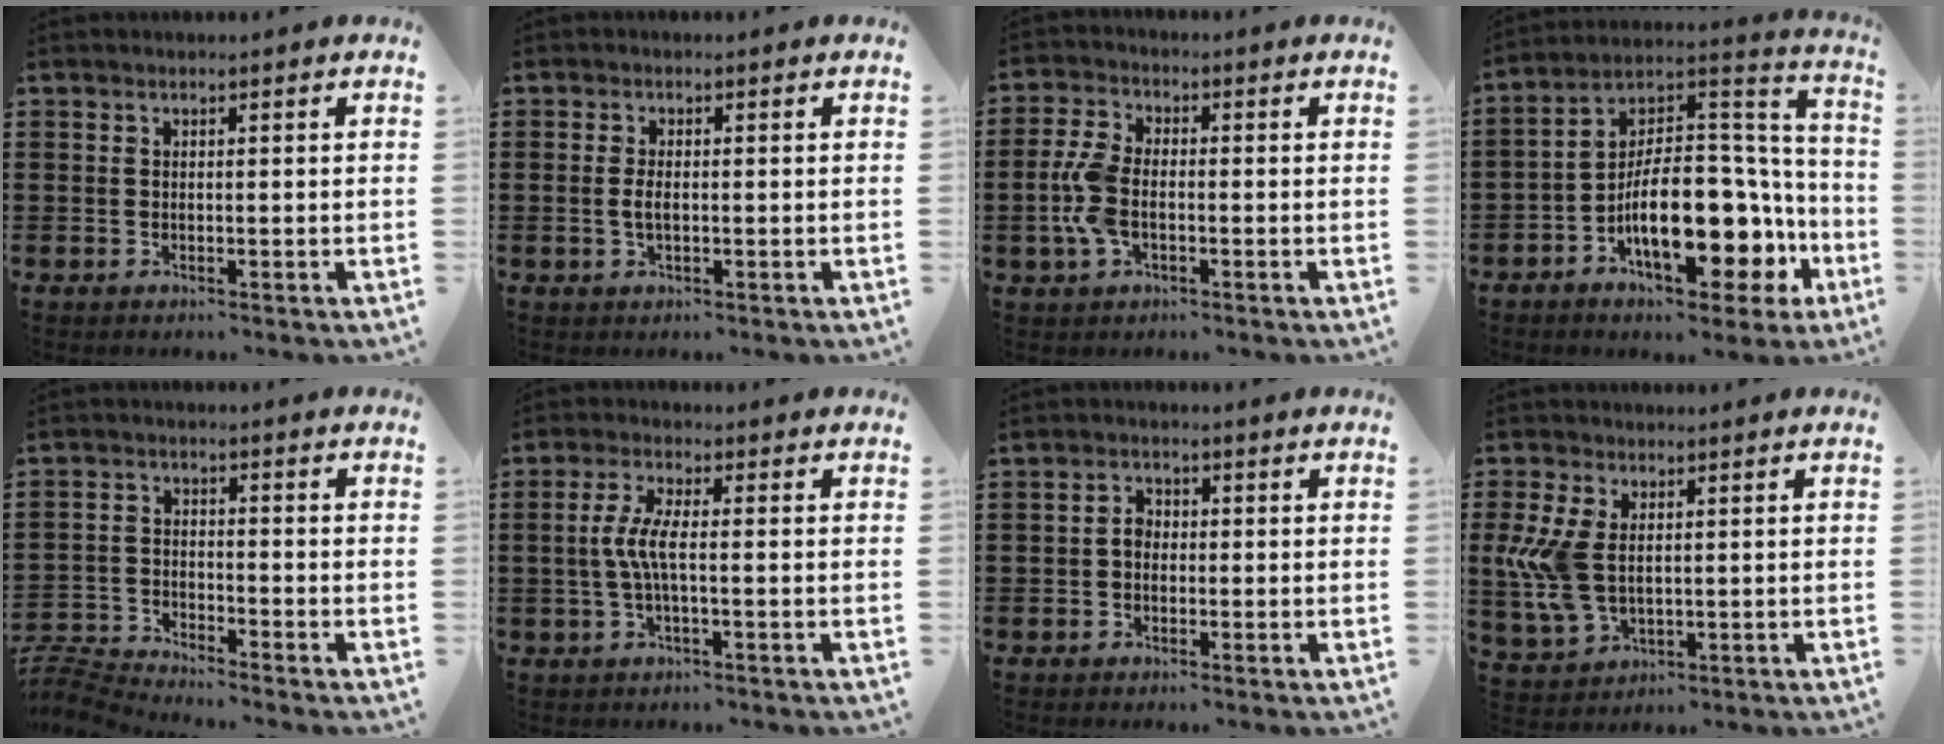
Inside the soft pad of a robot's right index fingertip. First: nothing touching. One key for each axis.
{"total": 2.0, "fx": -0.2, "fy": 0.9, "fz": 1.8, "tx": -0.042, "ty": 0.001, "tz": -0.008}
{"total": 6.7, "fx": -1.1, "fy": 3.6, "fz": 5.5, "tx": -0.139, "ty": -0.003, "tz": -0.029}
{"total": 17.6, "fx": -6.4, "fy": 8.6, "fz": 14.0, "tx": -0.219, "ty": -0.001, "tz": -0.102}
{"total": 4.3, "fx": -4.3, "fy": 0.1, "fz": 0.2, "tx": -0.028, "ty": -0.005, "tz": -0.096}
{"total": 4.9, "fx": -0.5, "fy": 1.0, "fz": 4.8, "tx": -0.116, "ty": -0.008, "tz": -0.021}
{"total": 2.1, "fx": -0.4, "fy": 1.5, "fz": 1.4, "tx": -0.028, "ty": 0.005, "tz": -0.010}
{"total": 7.5, "fx": 0.5, "fy": 4.8, "fz": 5.8, "tx": -0.148, "ty": 0.002, "tz": 0.005}